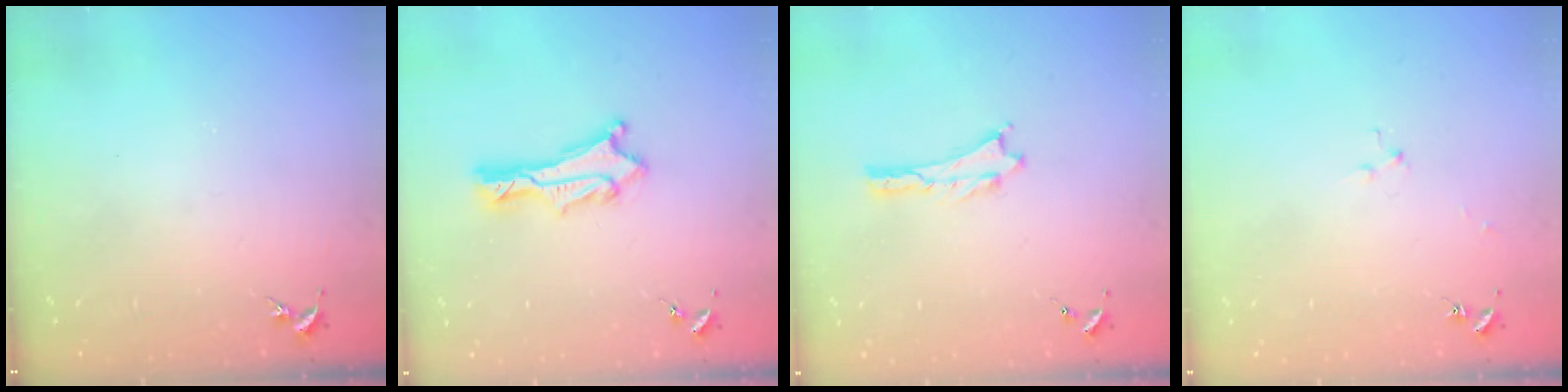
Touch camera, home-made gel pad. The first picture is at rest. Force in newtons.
{"total": 1.5, "press": 1.5, "slide": 0.1}
{"total": 0.0}
{"total": 2.5, "press": 2.5, "slide": 0.3}